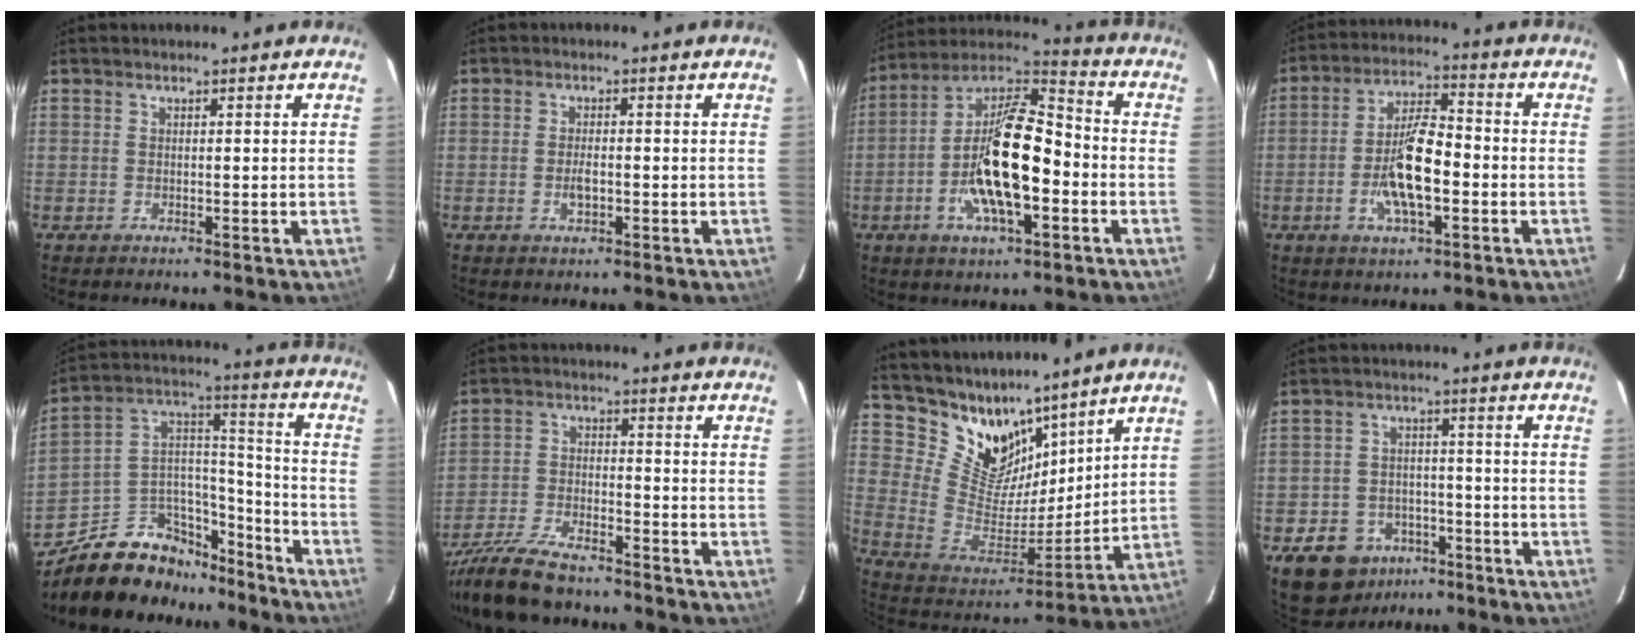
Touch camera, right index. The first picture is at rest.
{"total": 2.7, "force": [-0.9, 1.1, 2.3], "torque": [-0.045, 0.000, -0.014]}
{"total": 18.4, "force": [-4.7, 6.9, 16.4], "torque": [-0.320, 0.004, -0.096]}
{"total": 11.0, "force": [-3.1, 3.5, 9.9], "torque": [-0.196, 0.003, -0.057]}
{"total": 19.4, "force": [-14.0, 10.9, 8.1], "torque": [-0.172, 0.076, -0.207]}
{"total": 15.4, "force": [-12.8, 4.5, 7.2], "torque": [-0.169, -0.023, -0.233]}
{"total": 15.4, "force": [12.1, 8.1, 5.2], "torque": [-0.124, -0.005, 0.240]}
{"total": 12.1, "force": [-7.3, 8.7, 4.2], "torque": [-0.114, 0.016, -0.097]}